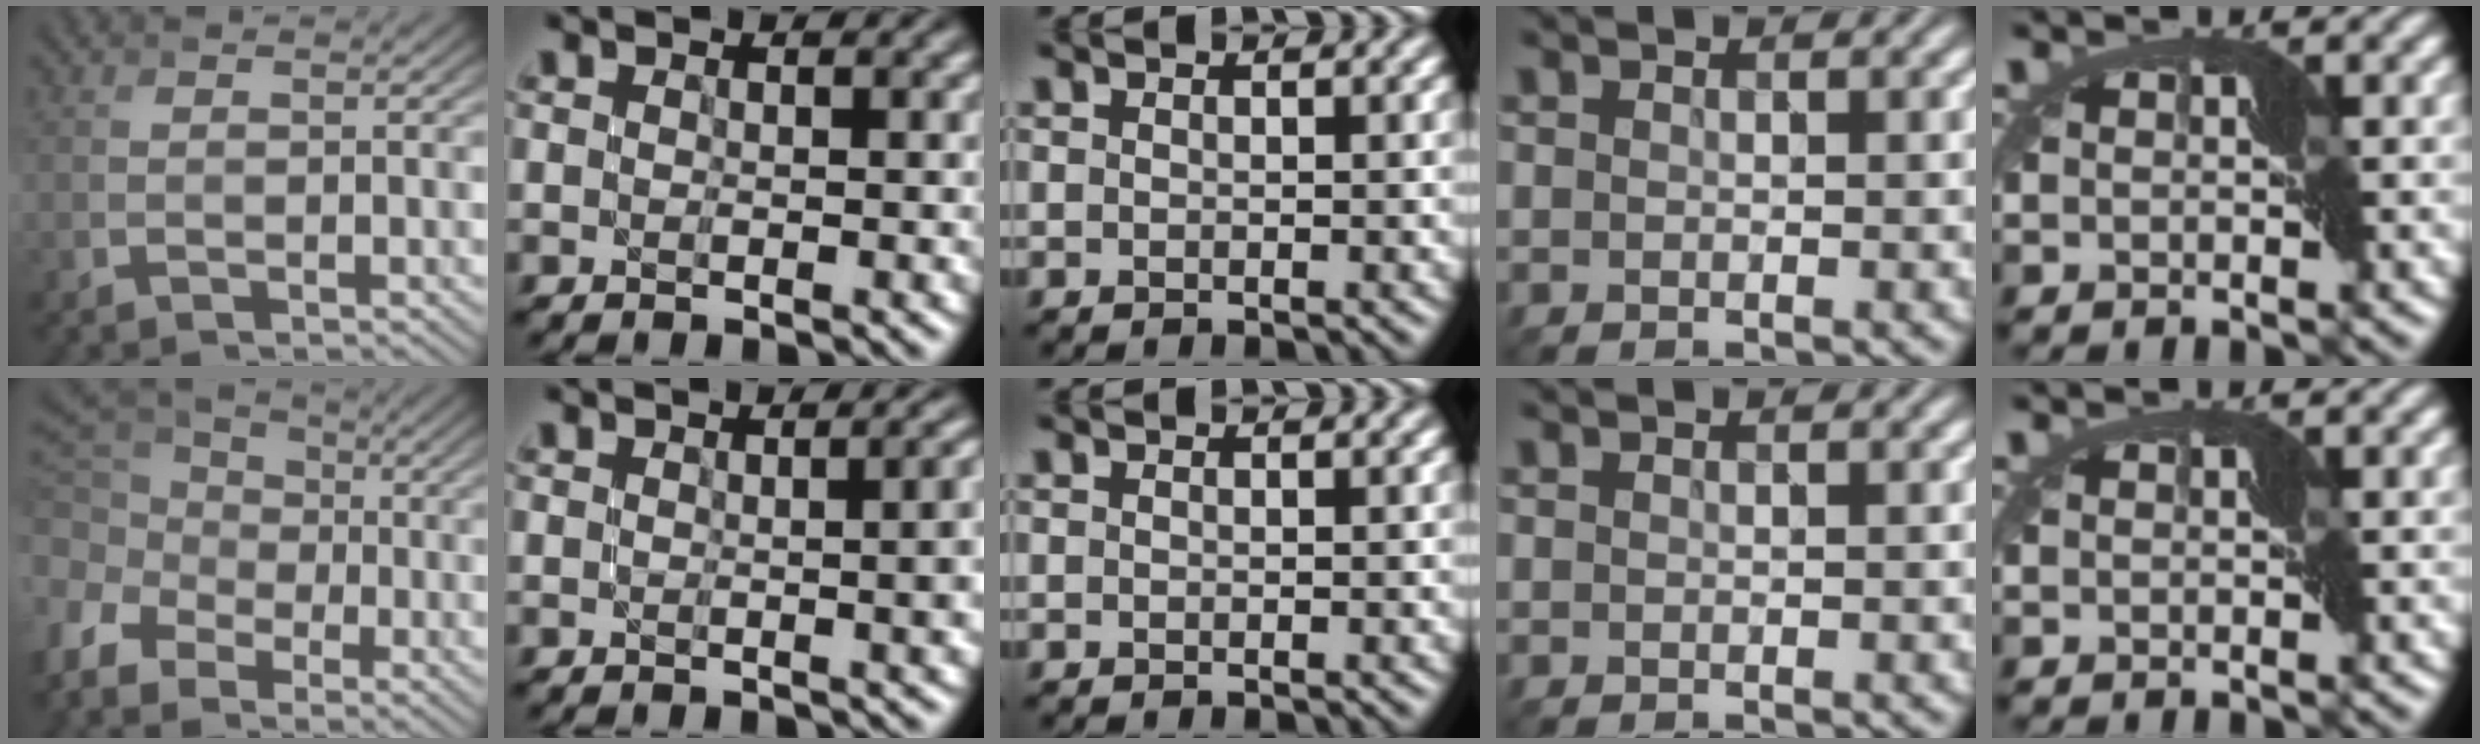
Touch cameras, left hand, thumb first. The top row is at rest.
{"thumb": {"total": 11.1, "force": [-5.1, 8.0, 5.8], "torque": [-0.161, -0.034, -0.101]}, "index": {"total": 4.8, "force": [0.2, 2.0, 4.3], "torque": [-0.031, 0.004, 0.006]}}